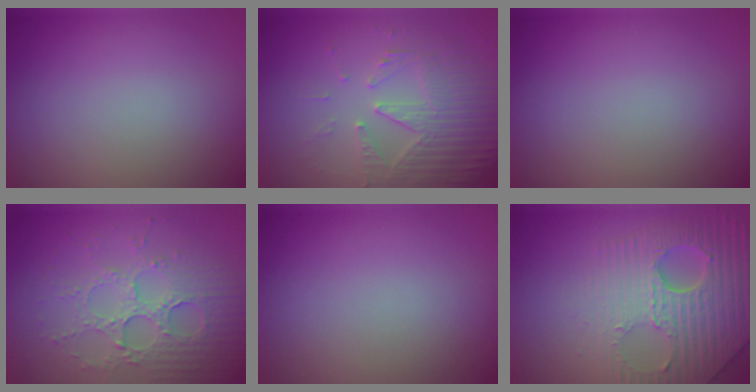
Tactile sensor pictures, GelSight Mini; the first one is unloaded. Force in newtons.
{"total": 3.9, "press": 3.6, "slide": 1.6}
{"total": 0.0}
{"total": 4.1, "press": 3.9, "slide": 1.3}
{"total": 0.0}
{"total": 7.9, "press": 6.0, "slide": 5.1}